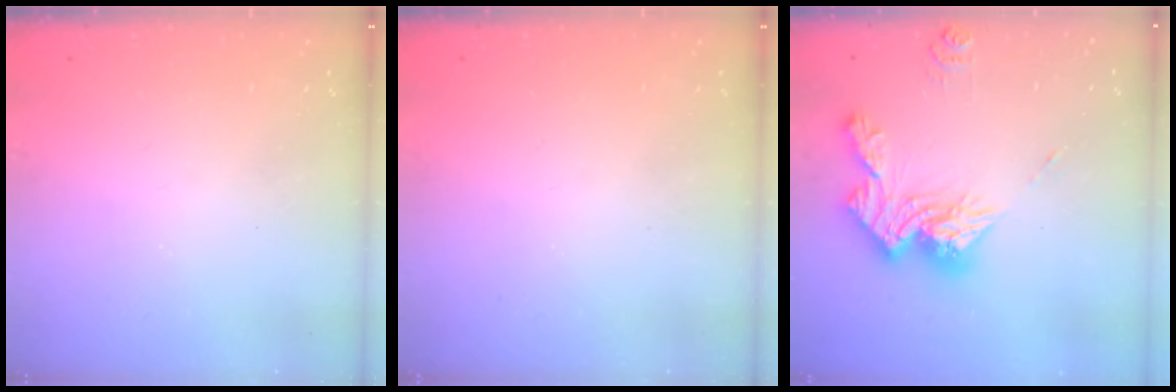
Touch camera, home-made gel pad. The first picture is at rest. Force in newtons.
{"total": 0.0}
{"total": 15.1, "press": 15.0, "slide": 1.5}